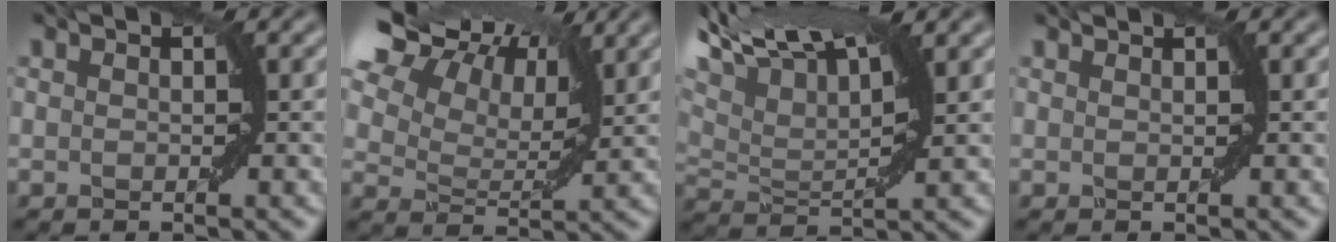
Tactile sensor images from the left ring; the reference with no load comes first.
{"total": 15.5, "force": [9.5, 8.6, 8.7], "torque": [-0.178, 0.058, 0.145]}
{"total": 9.9, "force": [5.8, 3.8, 7.0], "torque": [-0.123, 0.040, 0.097]}
{"total": 0.7, "force": [0.7, -0.1, 0.1], "torque": [-0.003, -0.003, 0.008]}